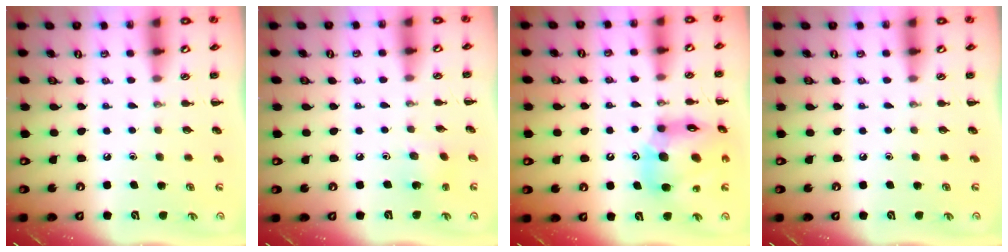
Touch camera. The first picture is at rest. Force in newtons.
{"total": 1.5, "press": 1.4, "slide": 0.5}
{"total": 16.9, "press": 16.1, "slide": 5.0}
{"total": 0.0}